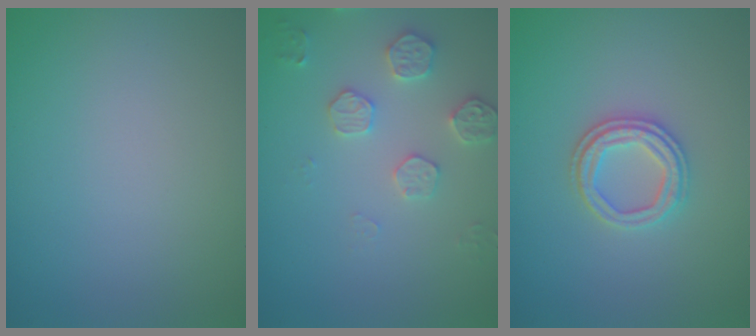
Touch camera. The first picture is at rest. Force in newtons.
{"total": 2.7, "press": 2.7, "slide": 0.5}
{"total": 2.8, "press": 2.6, "slide": 1.0}